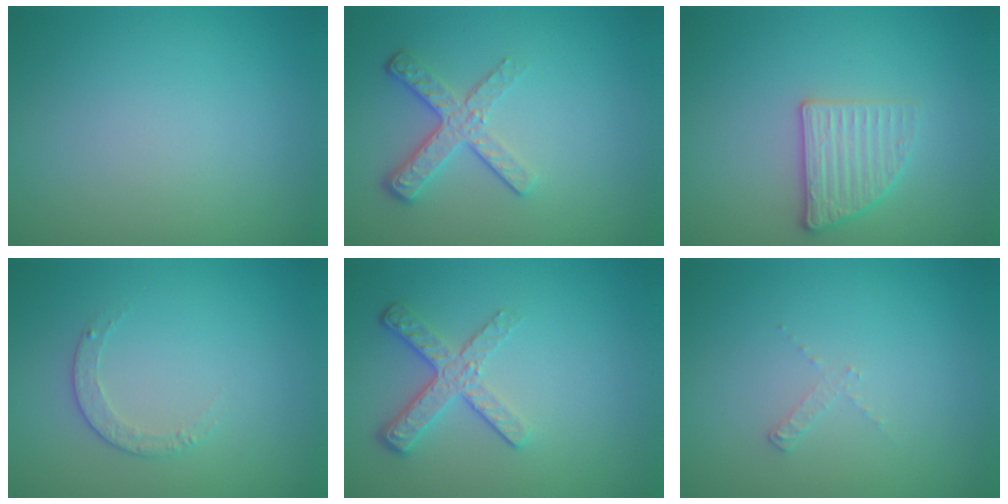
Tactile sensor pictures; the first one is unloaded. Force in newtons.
{"total": 3.5, "press": 2.6, "slide": 2.4}
{"total": 2.7, "press": 2.4, "slide": 1.1}
{"total": 1.2, "press": 0.9, "slide": 0.9}
{"total": 3.5, "press": 2.6, "slide": 2.4}
{"total": 0.8, "press": 0.8, "slide": 0.1}